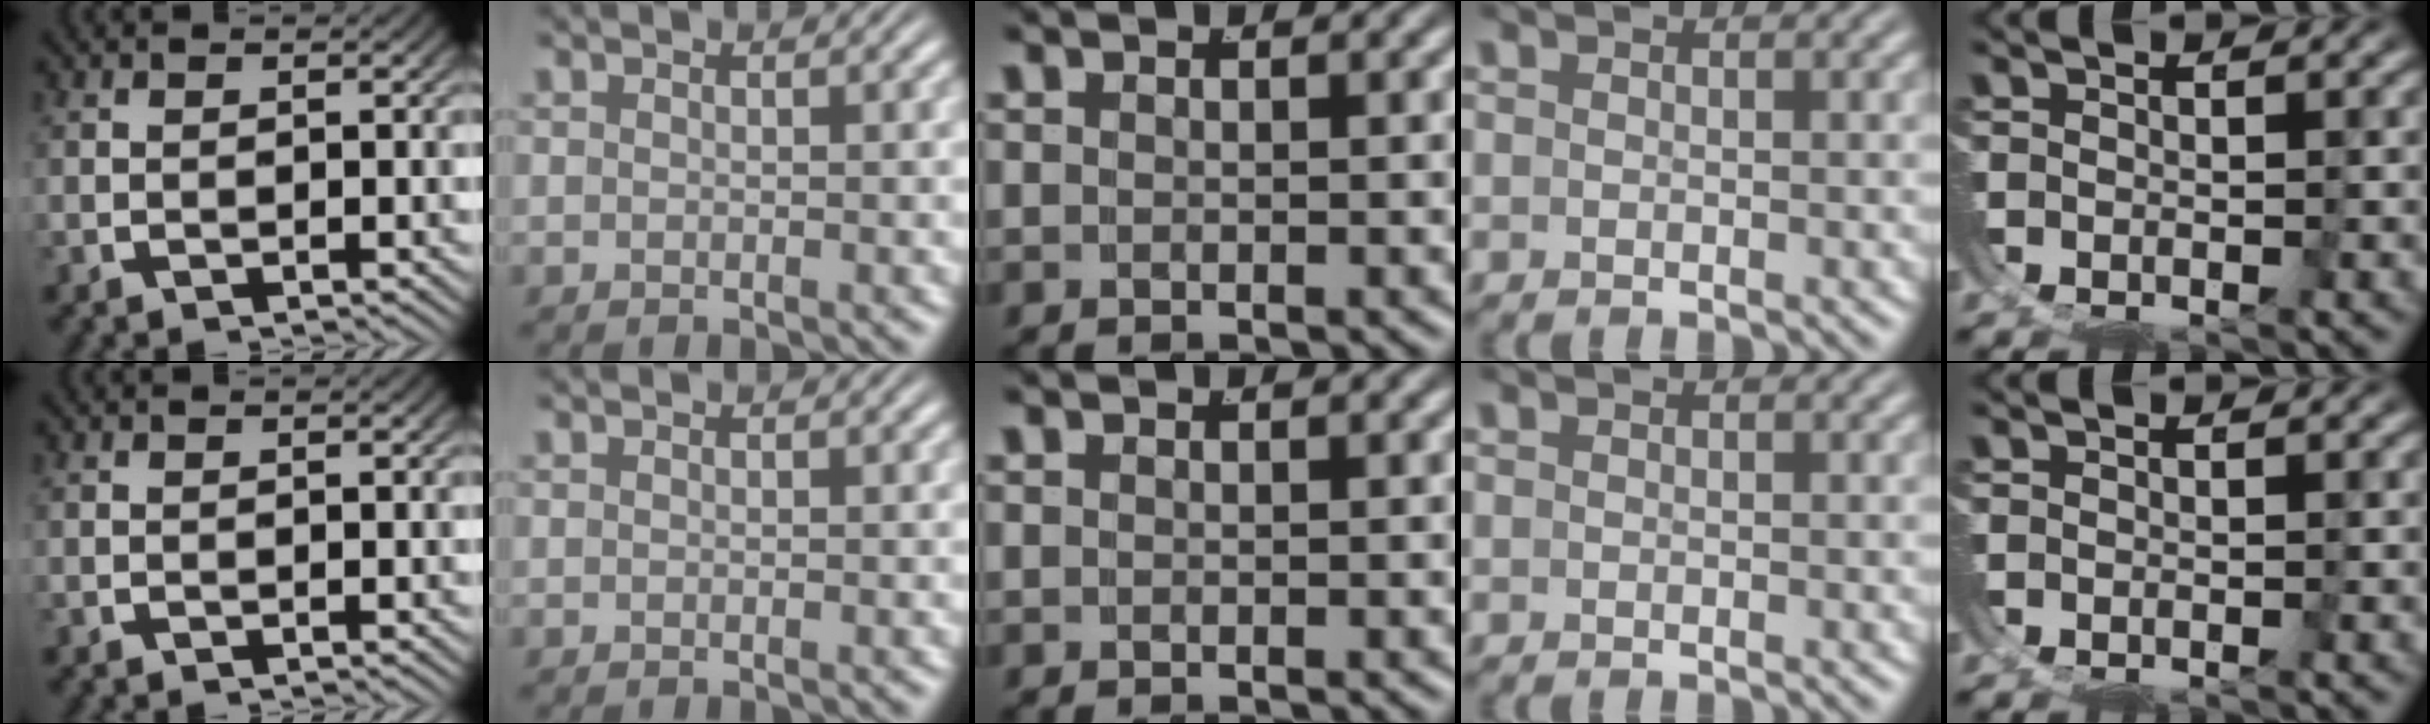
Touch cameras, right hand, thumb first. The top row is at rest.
{}